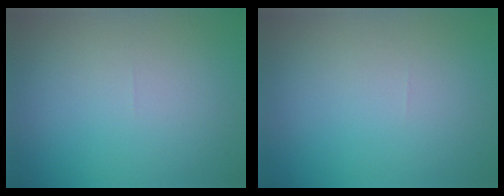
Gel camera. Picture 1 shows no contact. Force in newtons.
{"total": 0.0}